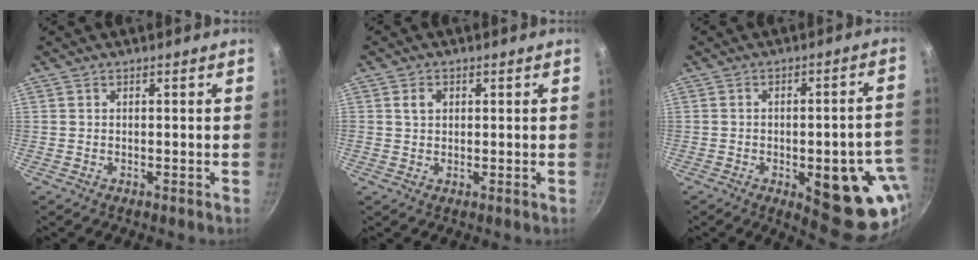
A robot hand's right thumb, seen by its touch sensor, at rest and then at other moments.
{"total": 2.5, "force": [0.7, 2.0, 1.4], "torque": [-0.019, 0.002, 0.014]}
{"total": 19.4, "force": [-5.4, 7.9, 16.9], "torque": [-0.141, 0.006, -0.061]}